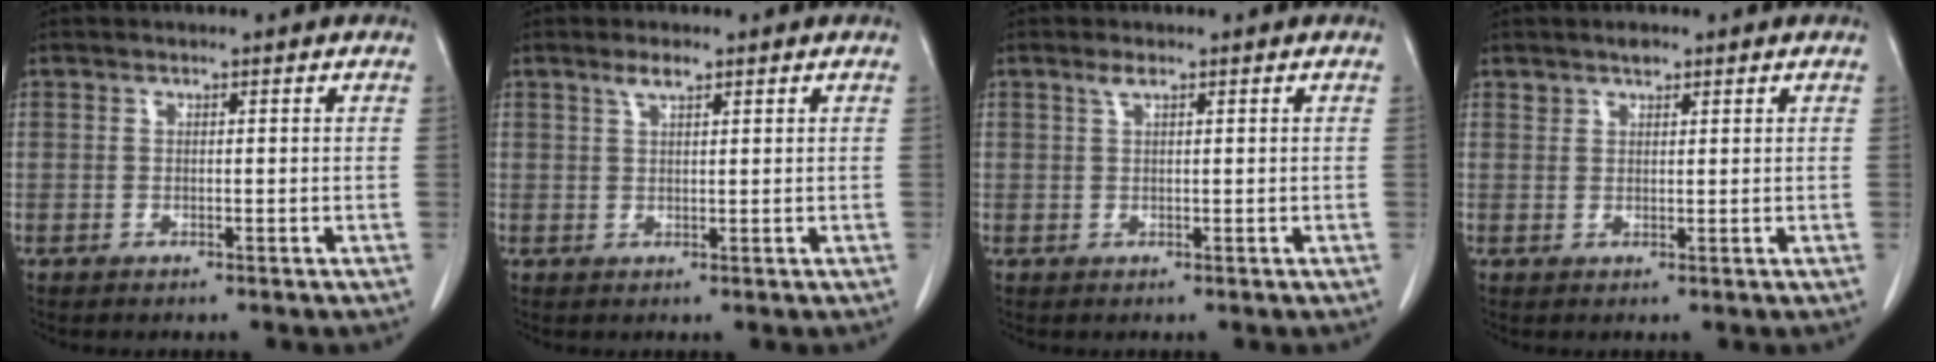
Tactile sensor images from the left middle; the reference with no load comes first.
{"total": 2.0, "force": [1.4, 0.4, 1.4], "torque": [-0.030, 0.003, 0.029]}
{"total": 1.1, "force": [0.7, 0.2, 0.8], "torque": [-0.020, 0.004, 0.016]}
{"total": 1.5, "force": [1.2, 0.6, 0.6], "torque": [-0.014, 0.002, 0.021]}